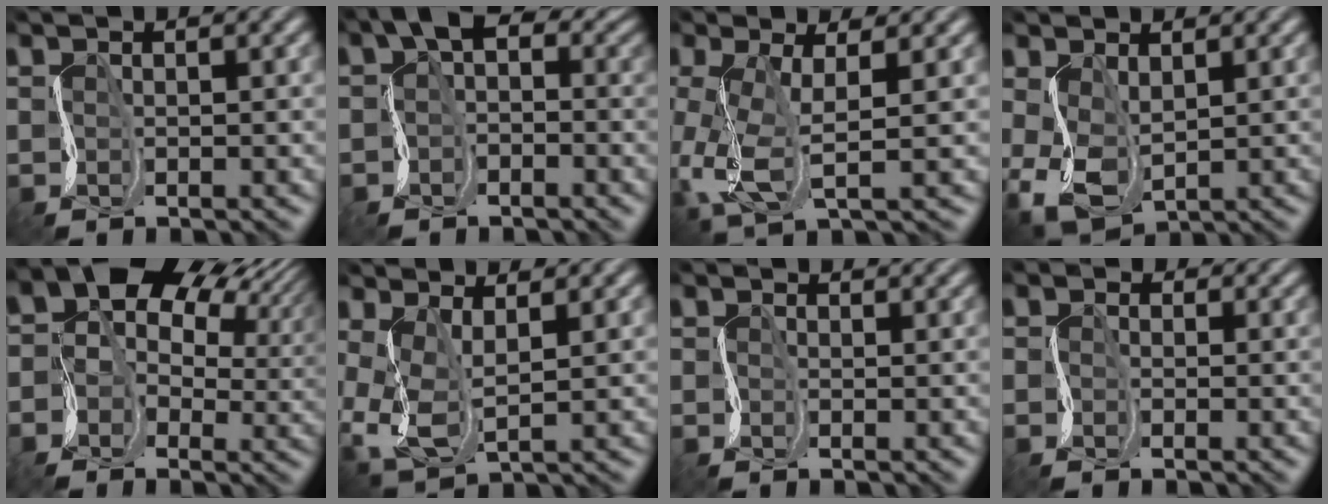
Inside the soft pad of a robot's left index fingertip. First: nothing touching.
{"total": 3.1, "force": [0.2, 2.2, 2.2], "torque": [-0.027, 0.015, -0.004]}
{"total": 4.8, "force": [-1.6, 1.5, 4.3], "torque": [-0.121, -0.007, -0.024]}
{"total": 3.1, "force": [-0.4, 2.1, 2.2], "torque": [-0.077, -0.007, 0.003]}
{"total": 13.4, "force": [4.2, 9.8, 8.2], "torque": [-0.135, 0.030, 0.075]}
{"total": 3.1, "force": [-0.6, 1.4, 2.7], "torque": [-0.085, -0.008, -0.002]}
{"total": 0.7, "force": [-0.6, 0.0, -0.4], "torque": [0.005, -0.001, -0.010]}
{"total": 1.5, "force": [-1.2, 0.8, -0.5], "torque": [0.012, 0.004, -0.027]}